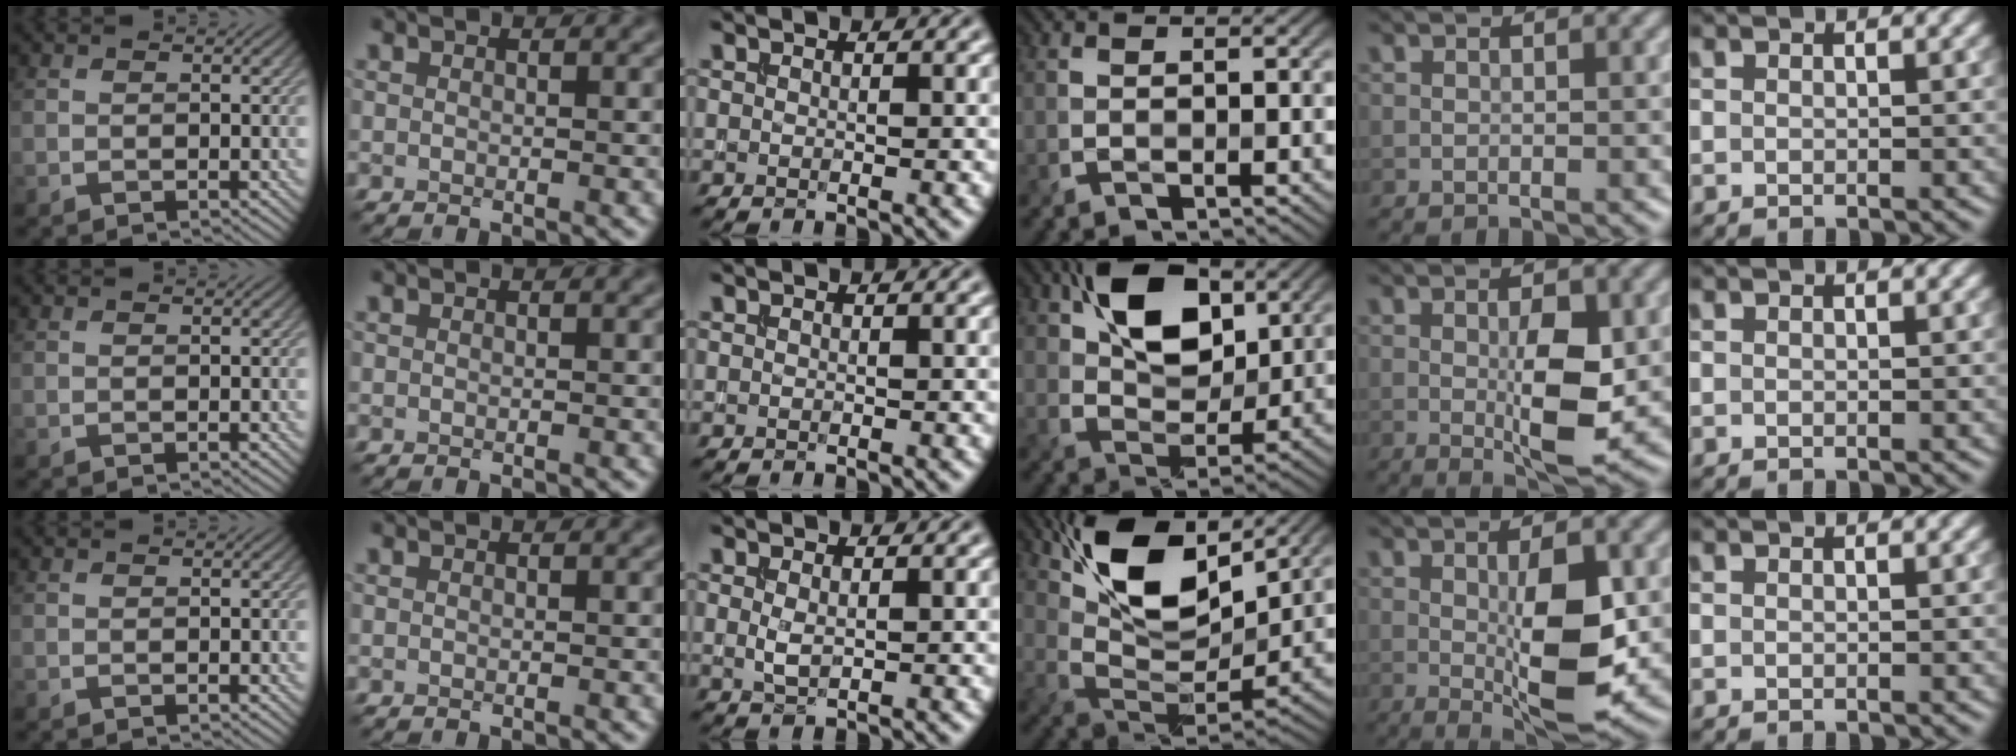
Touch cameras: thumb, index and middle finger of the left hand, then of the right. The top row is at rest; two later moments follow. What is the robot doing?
{"motion": "extract", "object": "drawer"}